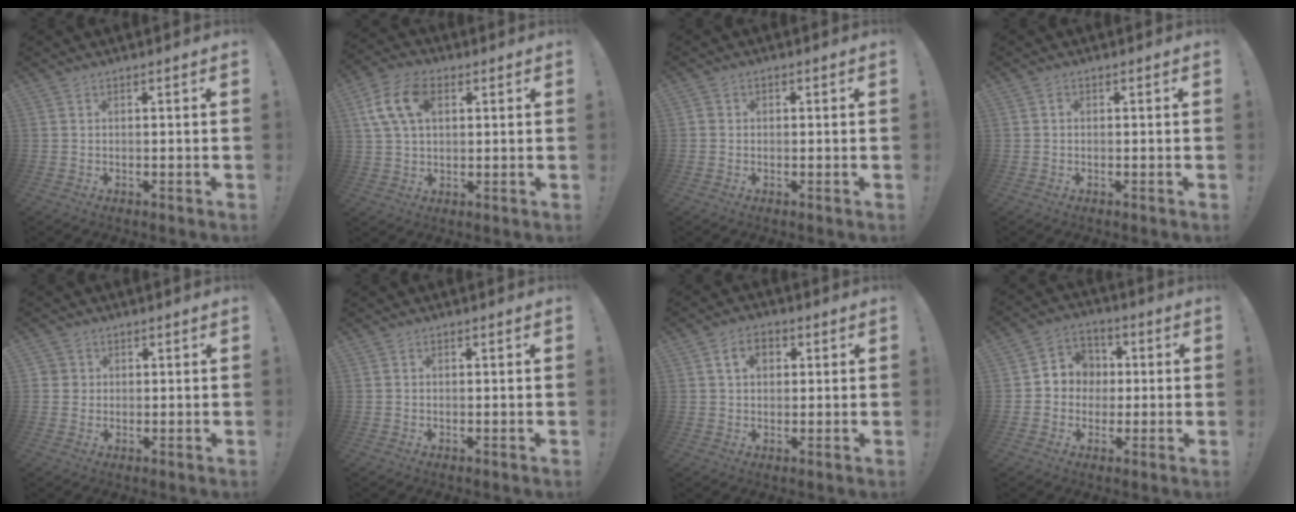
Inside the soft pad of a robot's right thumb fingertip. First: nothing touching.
{"total": 12.5, "force": [4.1, 8.0, 8.7], "torque": [-0.164, 0.005, 0.079]}
{"total": 1.4, "force": [-0.6, 1.2, 0.5], "torque": [-0.014, 0.009, -0.010]}
{"total": 0.7, "force": [-0.4, 0.5, 0.2], "torque": [-0.006, 0.002, -0.007]}
{"total": 3.0, "force": [0.5, 2.9, 0.4], "torque": [-0.002, -0.001, 0.008]}
{"total": 0.0}
{"total": 6.0, "force": [1.8, 4.2, 3.8], "torque": [-0.057, 0.007, 0.032]}
{"total": 8.1, "force": [-0.8, 7.8, 2.0], "torque": [-0.022, 0.014, -0.008]}